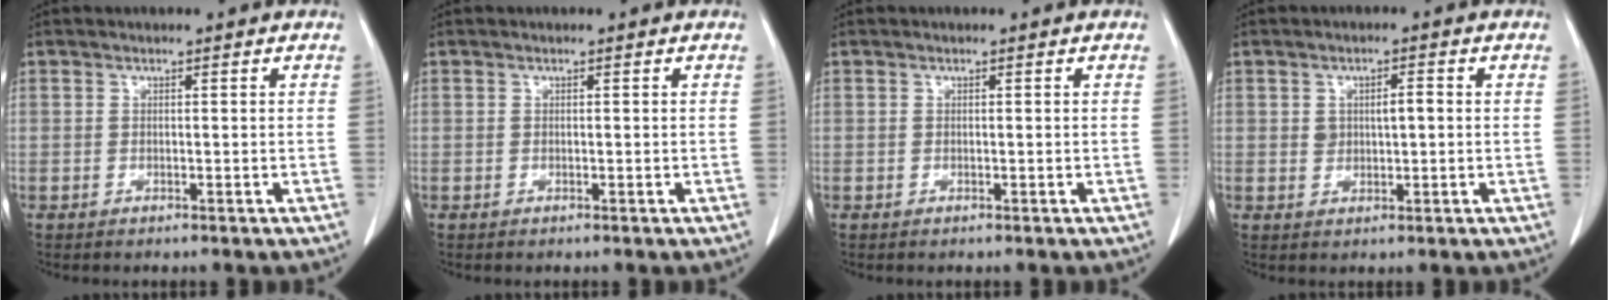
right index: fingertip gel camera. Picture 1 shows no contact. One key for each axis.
{"total": 0.0}
{"total": 0.0}
{"total": 2.9, "fx": 0.5, "fy": 1.5, "fz": 2.4, "tx": -0.037, "ty": 0.006, "tz": 0.016}